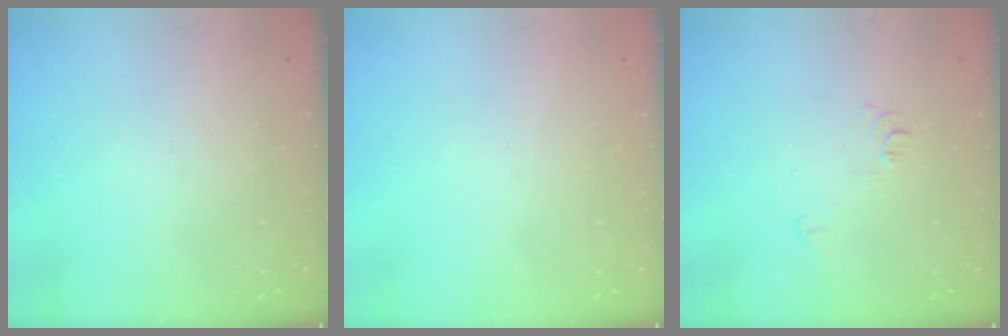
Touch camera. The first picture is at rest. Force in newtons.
{"total": 0.0}
{"total": 6.3, "press": 6.3, "slide": 0.7}